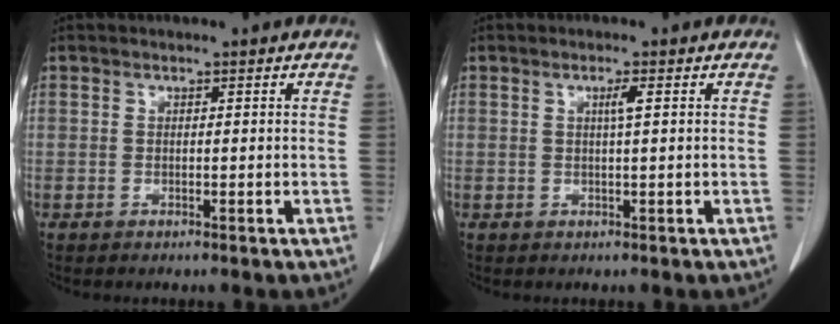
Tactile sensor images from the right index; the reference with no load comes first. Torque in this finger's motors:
{"motor_torque": [0.20, -0.07, 0.05, 0.03]}